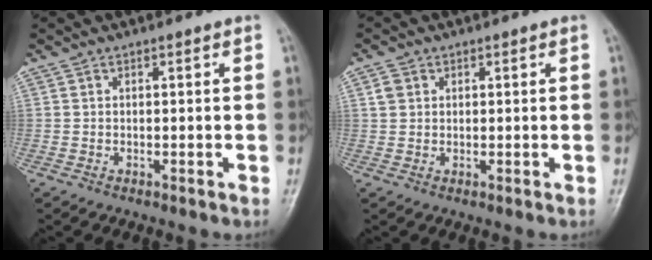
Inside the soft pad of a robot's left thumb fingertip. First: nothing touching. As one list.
[{"total": 2.0, "force": [0.6, 1.8, 0.8], "torque": [-0.010, 0.001, 0.012]}]